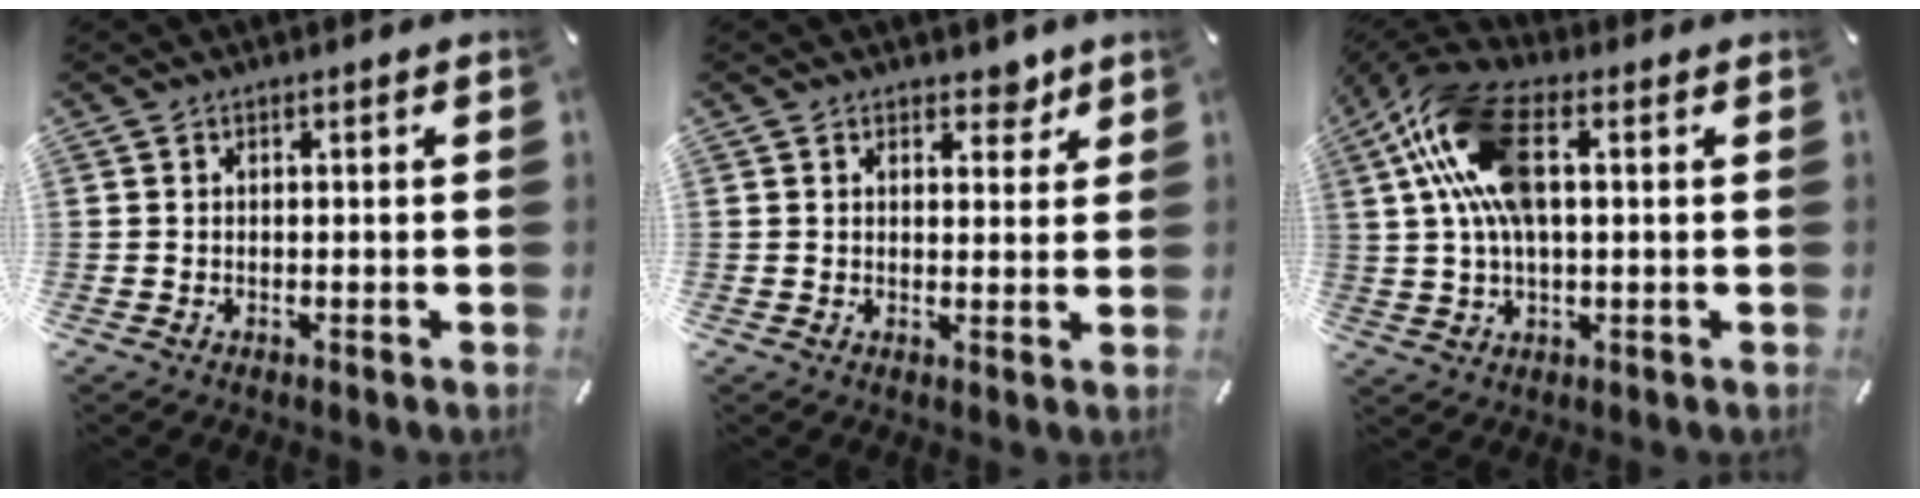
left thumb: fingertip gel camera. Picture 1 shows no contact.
{"total": 3.8, "force": [2.7, 2.3, 1.4], "torque": [-0.003, -0.014, 0.041]}
{"total": 15.2, "force": [3.7, 7.7, 12.5], "torque": [-0.267, 0.004, 0.067]}